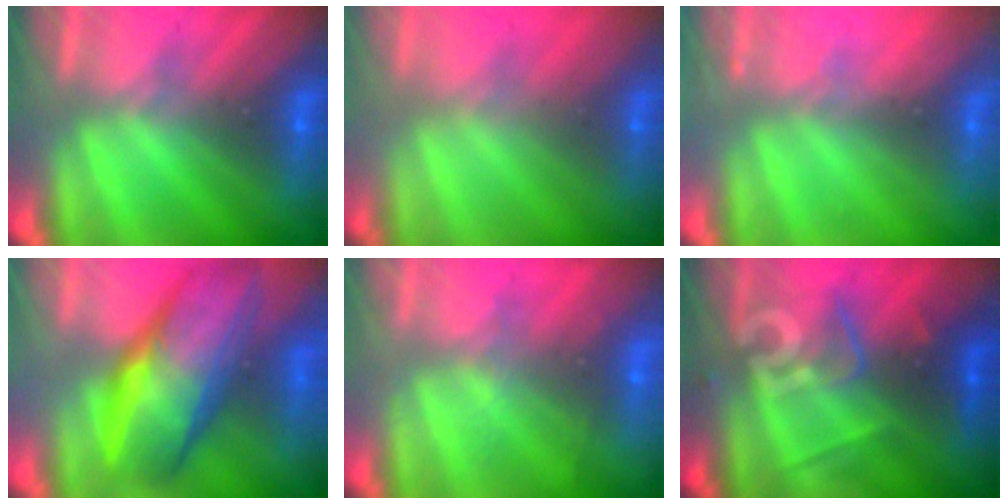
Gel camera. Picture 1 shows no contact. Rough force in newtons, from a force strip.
{"total": 2.4}
{"total": 2.2}
{"total": 7.7}
{"total": 2.0}
{"total": 2.6}